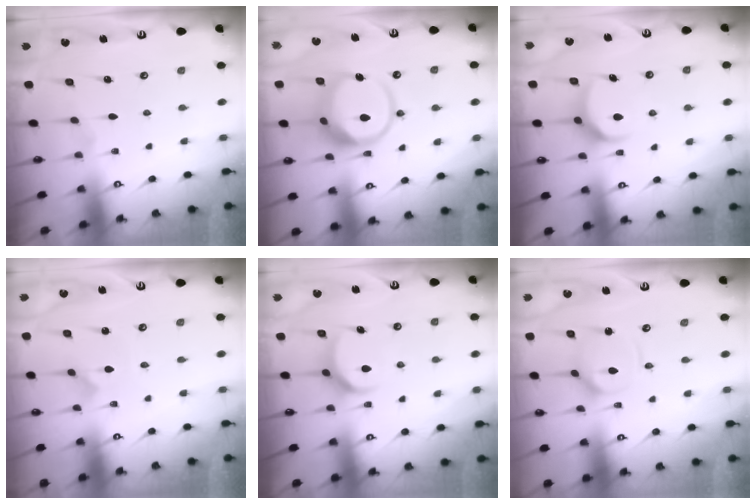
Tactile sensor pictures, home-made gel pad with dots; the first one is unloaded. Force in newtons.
{"total": 13.5, "press": 13.4, "slide": 1.5}
{"total": 7.7, "press": 7.7, "slide": 0.5}
{"total": 0.0}
{"total": 7.3, "press": 7.3, "slide": 0.7}
{"total": 7.9, "press": 7.9, "slide": 0.6}